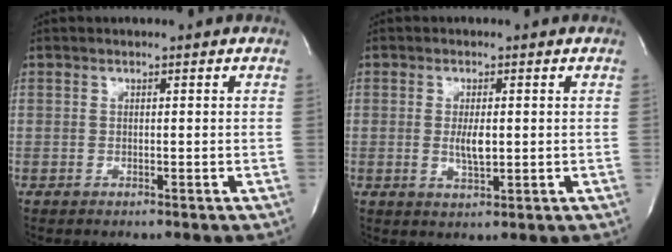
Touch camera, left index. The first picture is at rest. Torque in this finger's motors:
{"motor_torque": [0.33, 0.16, 0.22, 0.03]}